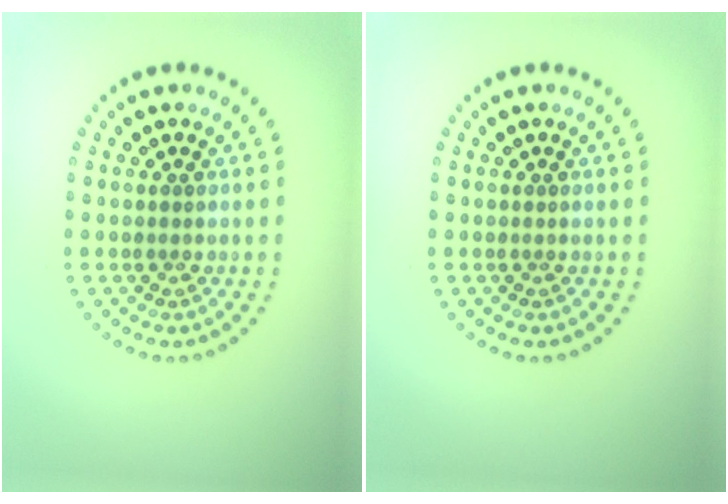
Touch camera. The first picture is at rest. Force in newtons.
{"total": 0.0}